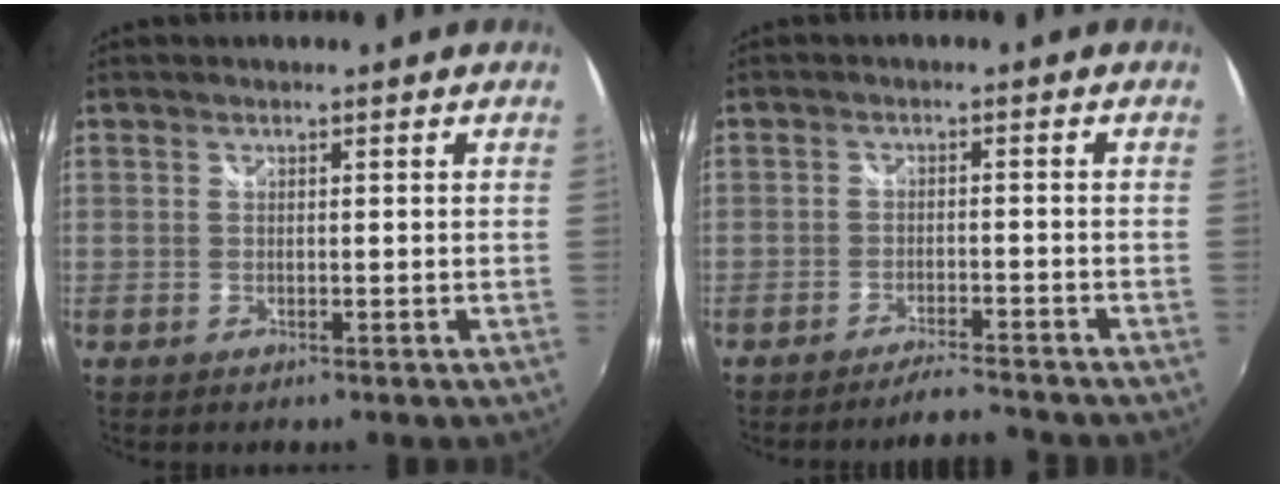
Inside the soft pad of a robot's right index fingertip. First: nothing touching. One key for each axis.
{"total": 5.4, "fx": -5.2, "fy": -0.2, "fz": 1.5, "tx": -0.041, "ty": -0.007, "tz": -0.081}